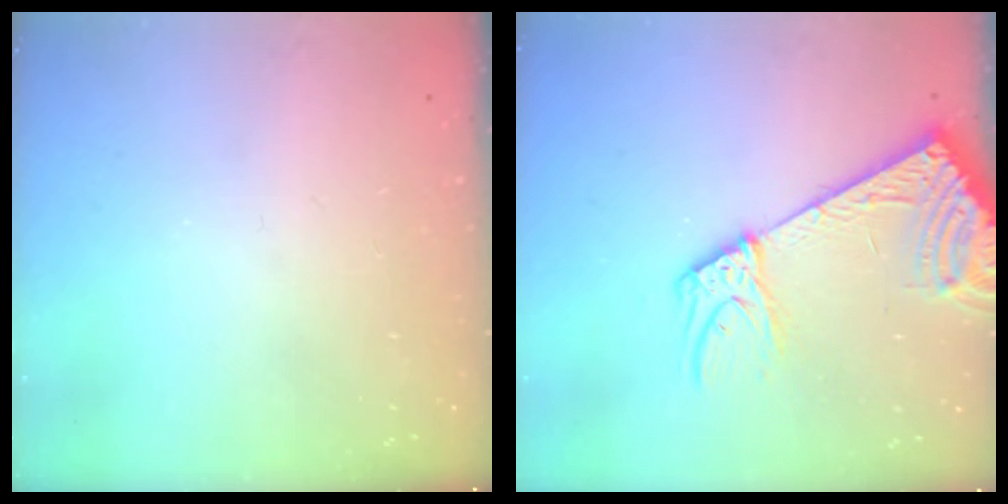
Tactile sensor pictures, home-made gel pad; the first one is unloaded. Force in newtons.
{"total": 11.0, "press": 10.6, "slide": 2.7}